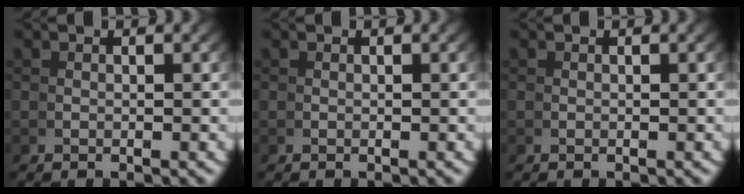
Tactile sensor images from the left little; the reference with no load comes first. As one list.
[{"total": 0.0}, {"total": 0.0}]